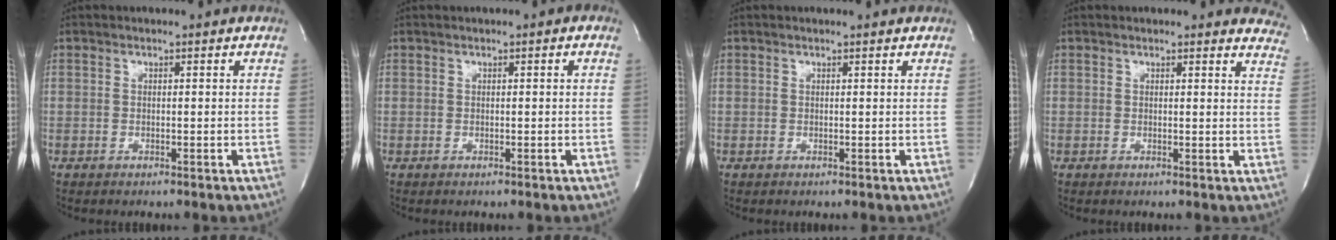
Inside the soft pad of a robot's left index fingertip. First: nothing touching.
{"total": 0.5, "force": [0.2, 0.2, 0.4], "torque": [-0.005, 0.004, 0.001]}
{"total": 0.0}
{"total": 9.7, "force": [9.3, 2.3, 1.6], "torque": [0.020, -0.026, 0.064]}